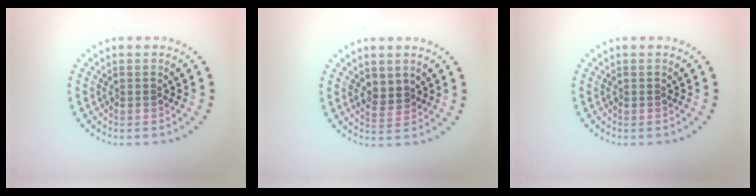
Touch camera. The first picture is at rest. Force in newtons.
{"total": 1.9, "press": 1.7, "slide": 0.7}
{"total": 0.0}